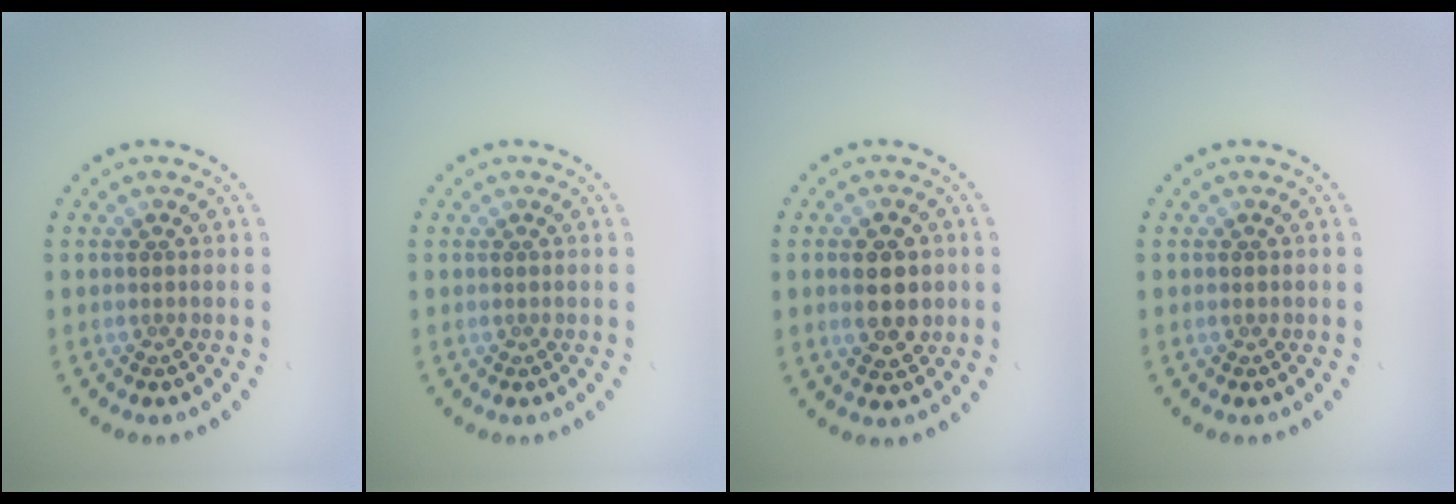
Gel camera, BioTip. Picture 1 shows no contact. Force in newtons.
{"total": 0.0}
{"total": 3.6, "press": 3.6, "slide": 0.2}
{"total": 0.5, "press": 0.4, "slide": 0.3}